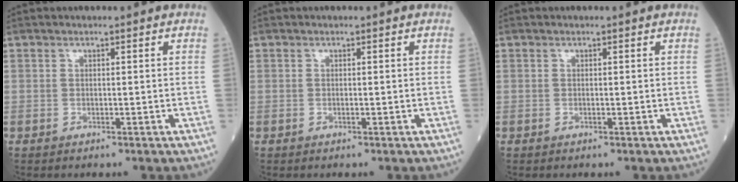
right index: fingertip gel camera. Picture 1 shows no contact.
{"total": 0.0}
{"total": 0.0}